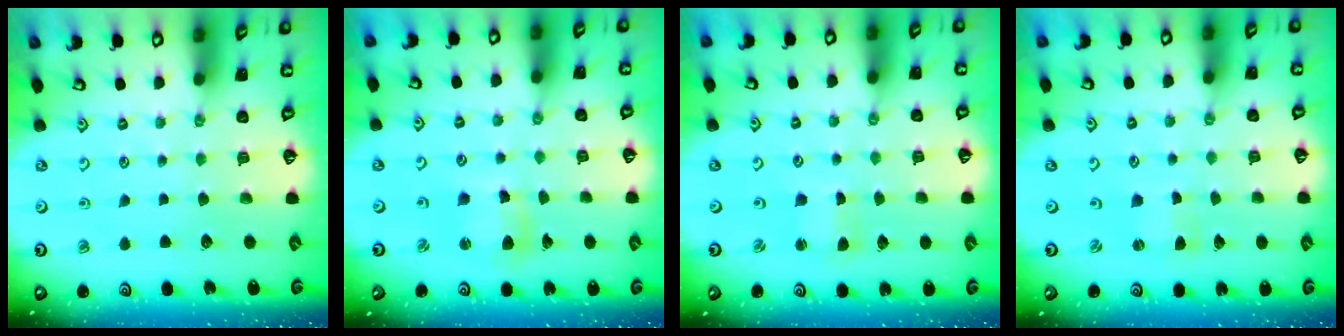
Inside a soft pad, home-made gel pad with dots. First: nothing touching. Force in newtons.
{"total": 5.9, "press": 5.8, "slide": 0.6}
{"total": 1.2, "press": 1.1, "slide": 0.3}
{"total": 0.0}